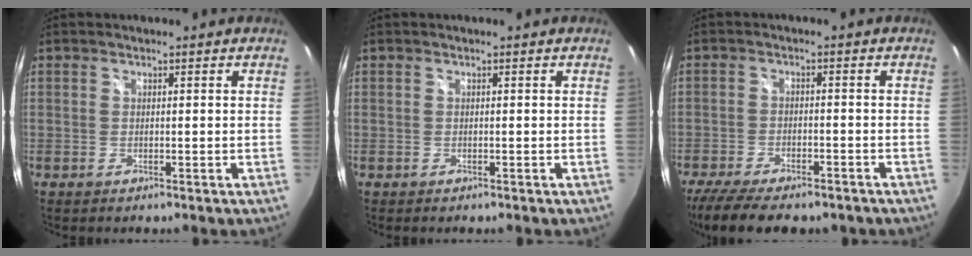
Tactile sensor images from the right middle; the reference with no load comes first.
{"total": 0.0}
{"total": 13.4, "force": [-10.7, 4.0, 7.0], "torque": [-0.152, -0.040, -0.168]}